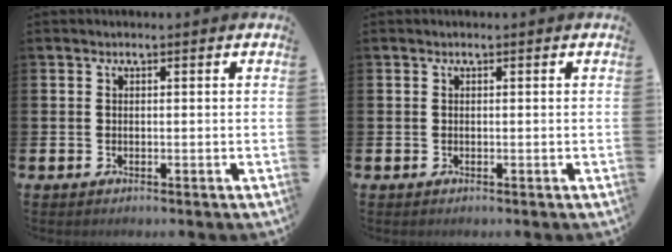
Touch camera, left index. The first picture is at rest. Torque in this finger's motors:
{"motor_torque": [-0.02, 0.01, 0.00, 0.02]}